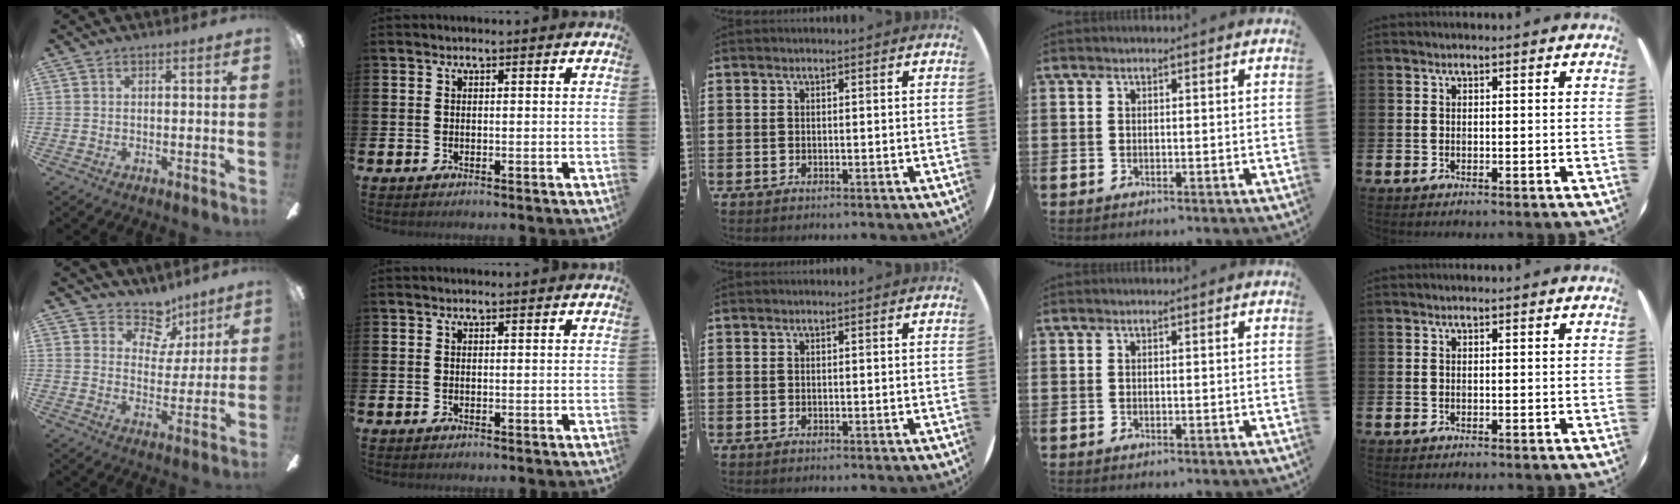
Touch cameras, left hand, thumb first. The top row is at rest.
{"thumb": {"total": 9.4, "force": [6.6, 5.9, 3.1], "torque": [-0.051, -0.043, 0.124]}}